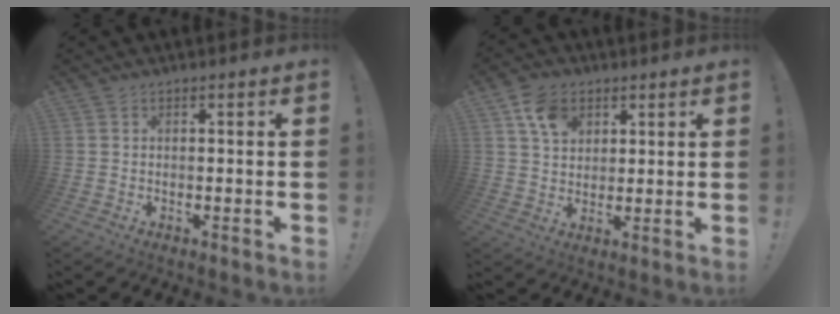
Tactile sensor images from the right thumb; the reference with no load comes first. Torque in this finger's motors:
{"motor_torque": [0.51, 0.80, -0.01, 0.18, 0.00]}